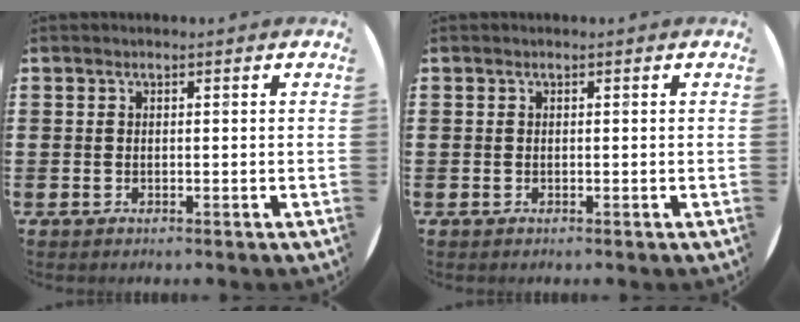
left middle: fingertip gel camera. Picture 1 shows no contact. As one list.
[{"total": 0.0}]